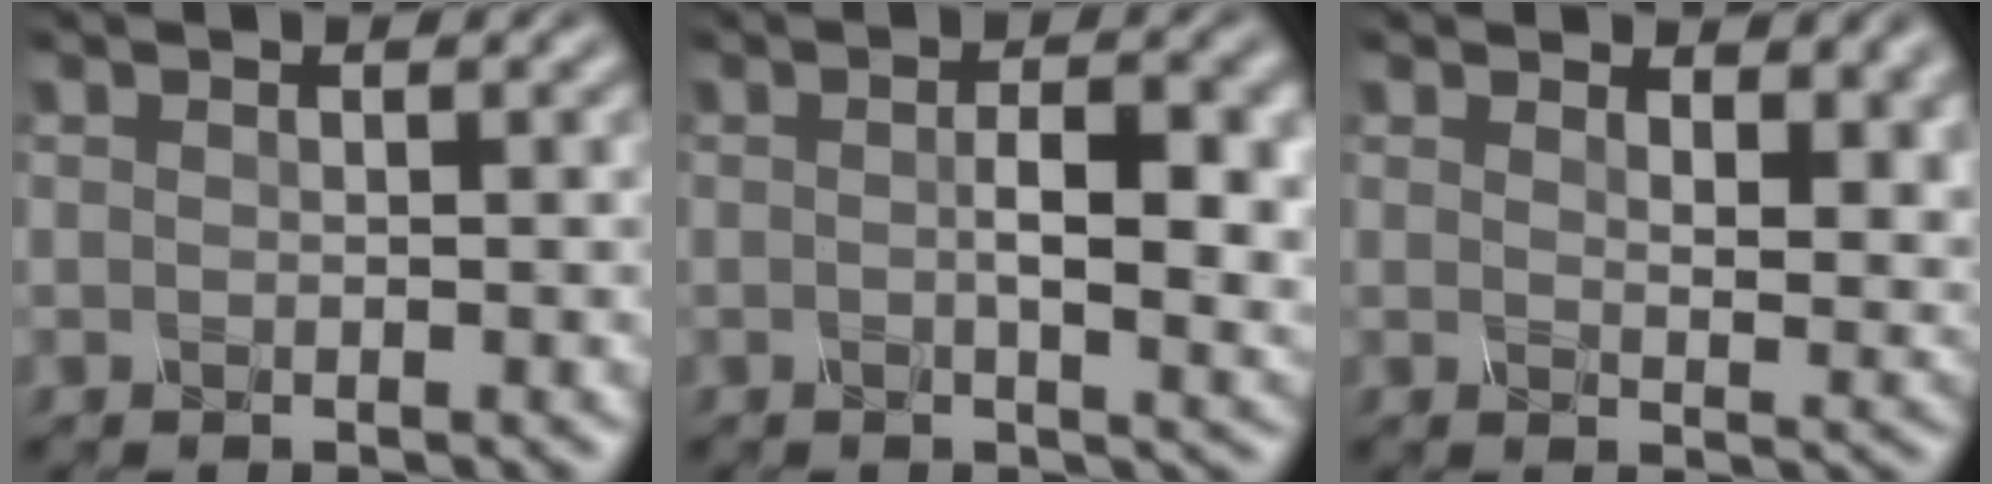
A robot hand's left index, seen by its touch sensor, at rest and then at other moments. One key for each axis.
{"total": 5.6, "fx": -0.2, "fy": 1.9, "fz": 5.3, "tx": -0.082, "ty": -0.005, "tz": 0.001}
{"total": 5.6, "fx": 3.4, "fy": 2.7, "fz": 3.5, "tx": -0.047, "ty": -0.002, "tz": 0.049}